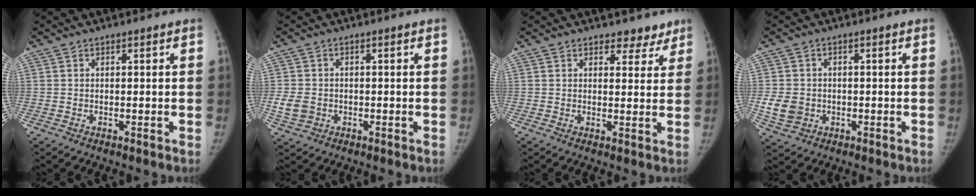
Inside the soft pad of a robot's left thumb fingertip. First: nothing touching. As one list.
[{"total": 4.3, "force": [-1.0, 3.6, 2.1], "torque": [-0.036, 0.004, -0.012]}, {"total": 3.9, "force": [3.1, 2.3, 0.6], "torque": [0.023, -0.020, 0.035]}, {"total": 5.7, "force": [-1.1, 4.9, 2.7], "torque": [-0.041, 0.003, -0.009]}]